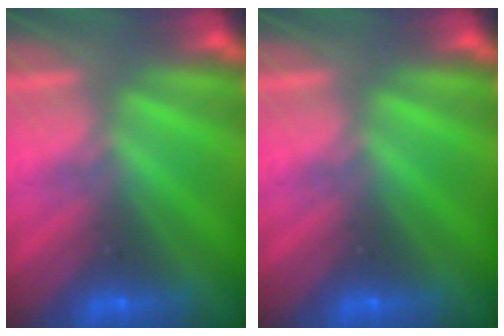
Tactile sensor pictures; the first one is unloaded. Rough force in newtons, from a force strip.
{"total": 0.0}